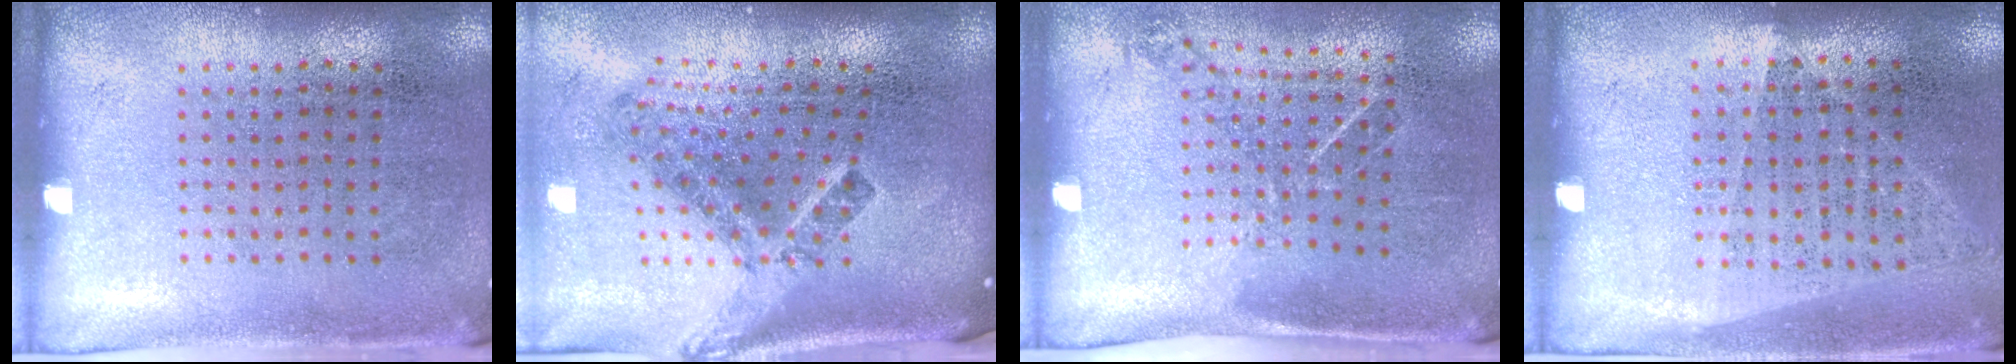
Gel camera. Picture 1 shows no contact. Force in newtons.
{"total": 2.9, "press": 1.7, "slide": 2.4}
{"total": 1.1, "press": 0.9, "slide": 0.6}
{"total": 1.0, "press": 0.9, "slide": 0.5}